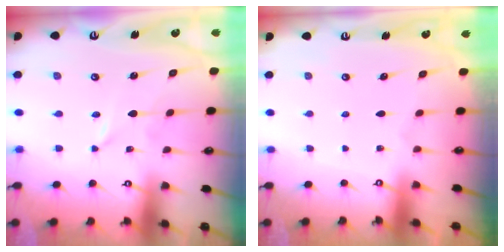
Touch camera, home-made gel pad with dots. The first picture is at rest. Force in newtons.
{"total": 0.0}